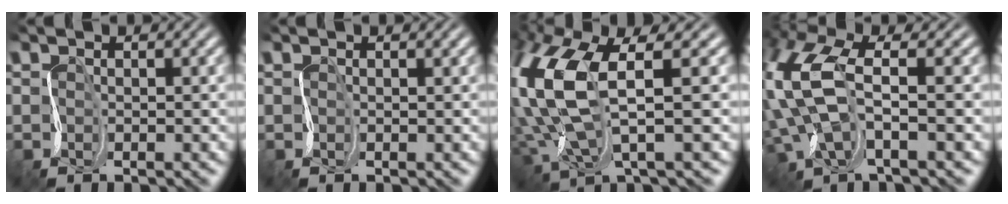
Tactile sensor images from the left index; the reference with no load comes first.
{"total": 0.6, "force": [0.5, 0.3, 0.3], "torque": [0.002, 0.004, 0.002]}
{"total": 9.6, "force": [3.1, 3.3, 8.4], "torque": [-0.214, -0.003, 0.070]}
{"total": 7.5, "force": [1.1, 3.2, 6.7], "torque": [-0.185, -0.003, 0.025]}